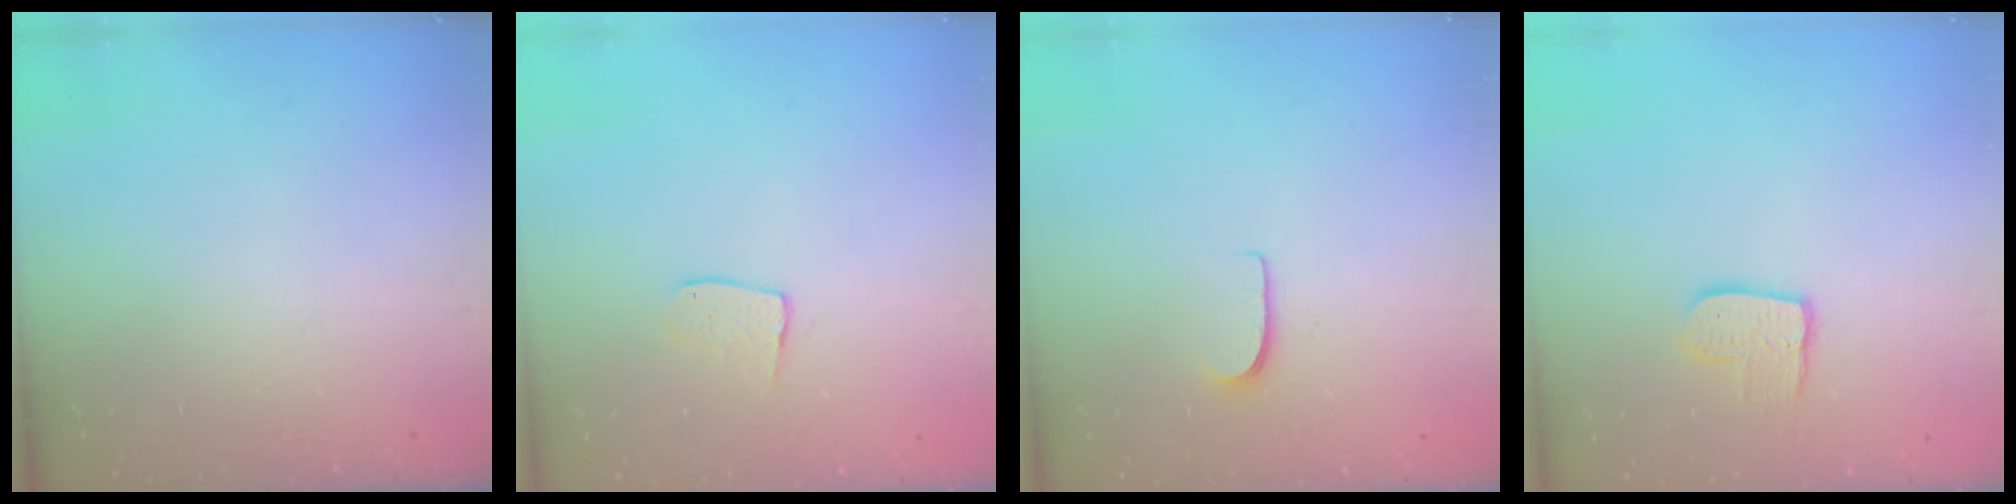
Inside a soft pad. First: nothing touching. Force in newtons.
{"total": 6.1, "press": 6.1, "slide": 0.3}
{"total": 5.1, "press": 5.1, "slide": 0.5}
{"total": 8.9, "press": 8.8, "slide": 0.5}